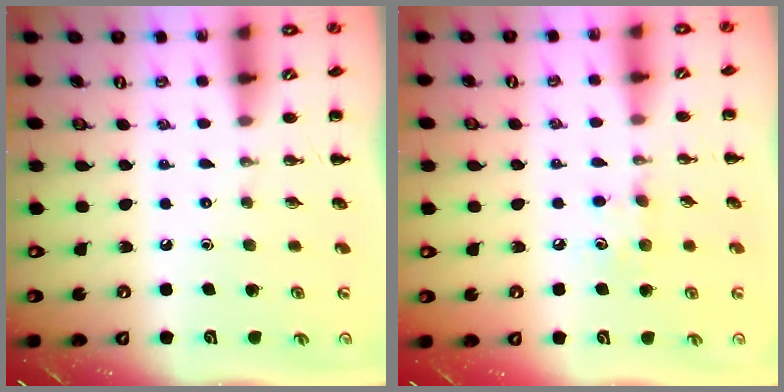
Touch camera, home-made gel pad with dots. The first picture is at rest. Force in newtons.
{"total": 7.1, "press": 6.9, "slide": 1.8}